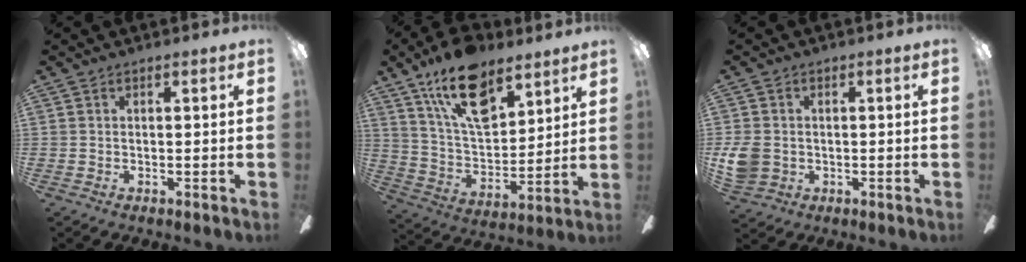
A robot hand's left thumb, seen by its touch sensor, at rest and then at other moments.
{"total": 18.9, "force": [11.7, 9.7, 11.2], "torque": [-0.193, -0.053, 0.210]}
{"total": 6.7, "force": [-0.7, 5.8, 3.4], "torque": [-0.079, 0.008, -0.010]}